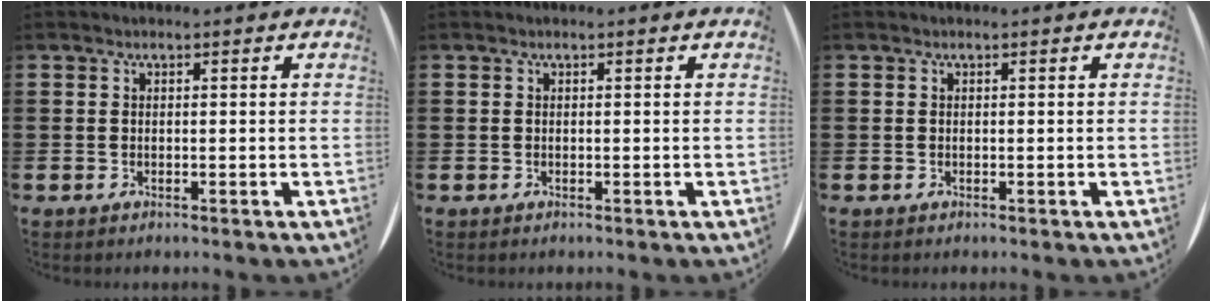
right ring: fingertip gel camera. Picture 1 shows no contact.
{"total": 0.0}
{"total": 0.0}